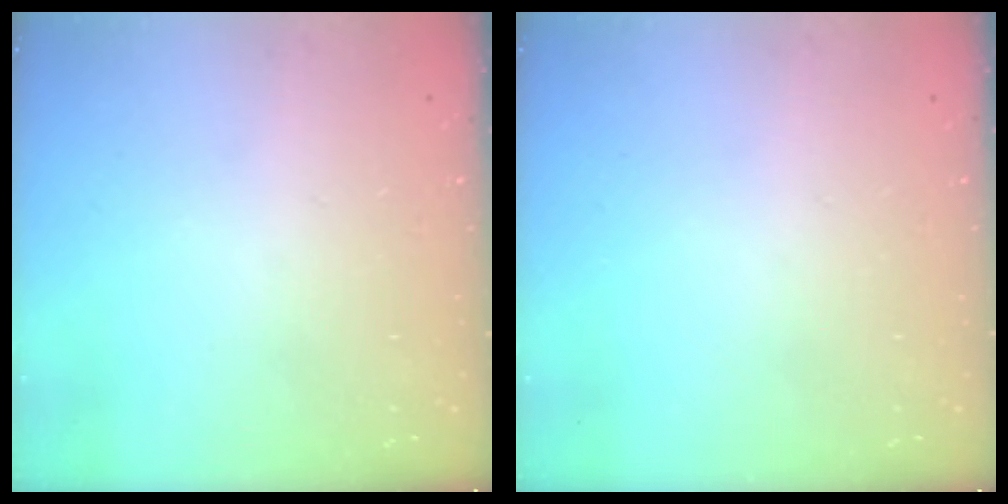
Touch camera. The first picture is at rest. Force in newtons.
{"total": 0.0}